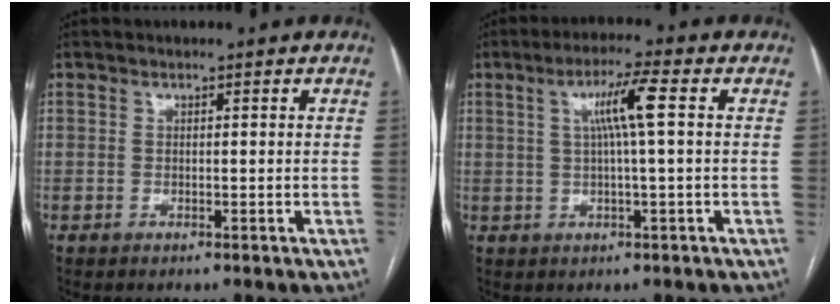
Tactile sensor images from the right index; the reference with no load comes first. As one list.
[{"total": 6.1, "force": [1.3, -0.6, 6.0], "torque": [-0.108, 0.009, 0.024]}]